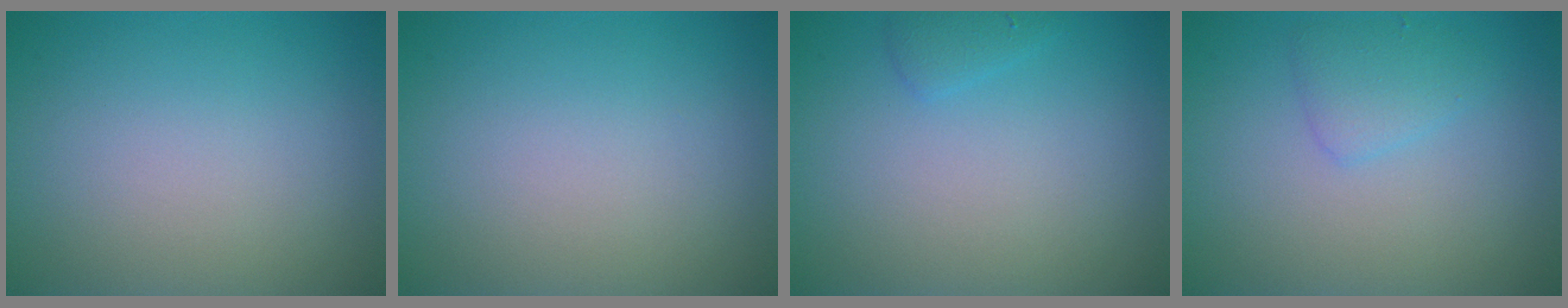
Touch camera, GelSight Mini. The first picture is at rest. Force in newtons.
{"total": 0.0}
{"total": 1.0, "press": 1.0, "slide": 0.1}
{"total": 1.8, "press": 1.8, "slide": 0.1}